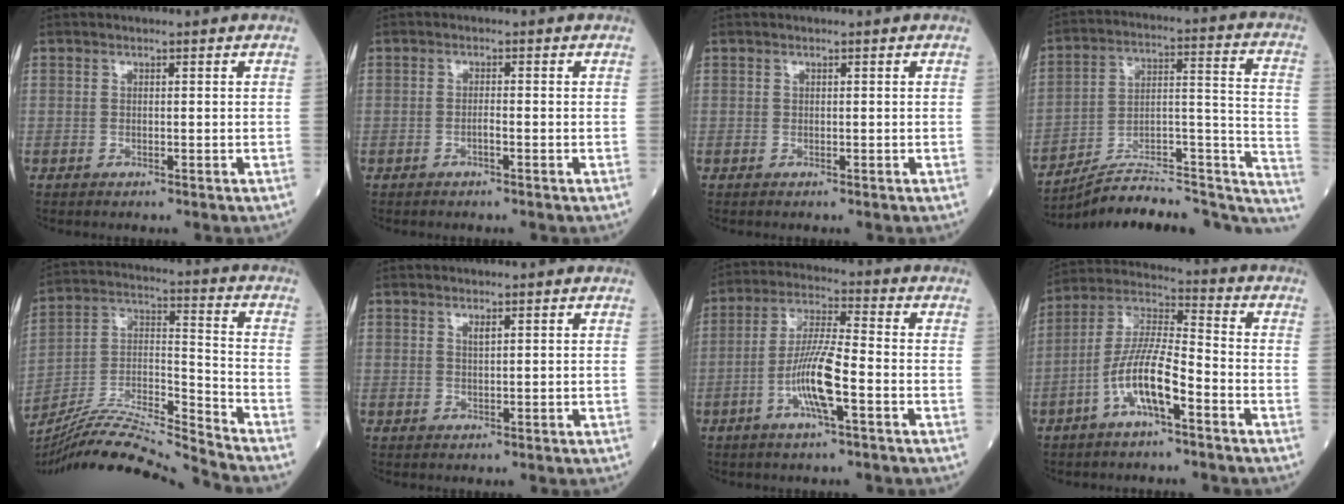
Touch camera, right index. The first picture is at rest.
{"total": 1.1, "force": [-0.7, 0.0, 0.9], "torque": [-0.018, 0.002, -0.013]}
{"total": 0.0}
{"total": 21.7, "force": [-18.7, 5.0, 9.9], "torque": [-0.091, 0.063, -0.271]}
{"total": 17.4, "force": [-16.5, -1.9, 5.3], "torque": [-0.094, 0.015, -0.296]}
{"total": 0.9, "force": [0.5, 0.1, 0.7], "torque": [-0.015, -0.002, 0.010]}
{"total": 9.3, "force": [-3.3, 0.8, 8.7], "torque": [-0.169, 0.001, -0.067]}
{"total": 10.3, "force": [-4.5, 2.0, 9.0], "torque": [-0.187, 0.012, -0.088]}